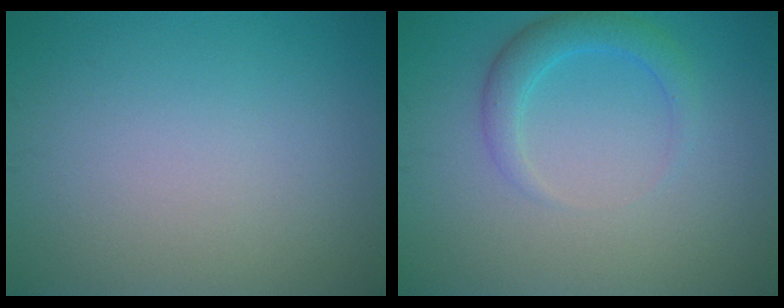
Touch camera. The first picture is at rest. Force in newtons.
{"total": 2.6, "press": 2.6, "slide": 0.2}